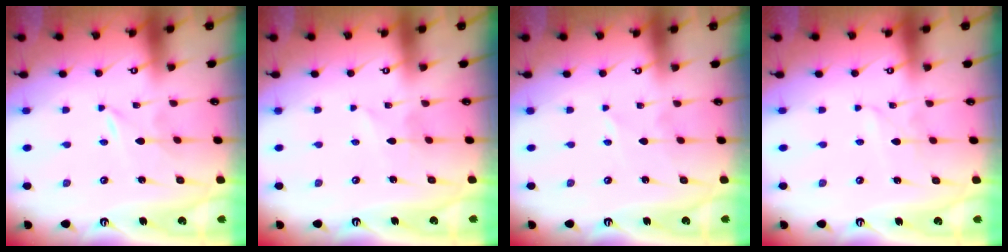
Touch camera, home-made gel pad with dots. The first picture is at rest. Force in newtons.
{"total": 1.7, "press": 1.7, "slide": 0.2}
{"total": 2.0, "press": 2.0, "slide": 0.3}
{"total": 2.3, "press": 2.3, "slide": 0.3}